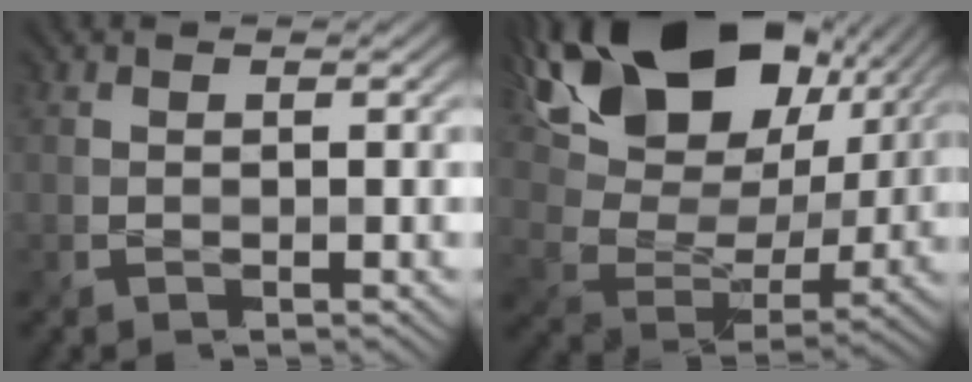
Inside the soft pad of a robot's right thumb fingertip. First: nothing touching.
{"total": 20.0, "force": [10.5, 11.6, 12.6], "torque": [-0.252, 0.039, 0.168]}